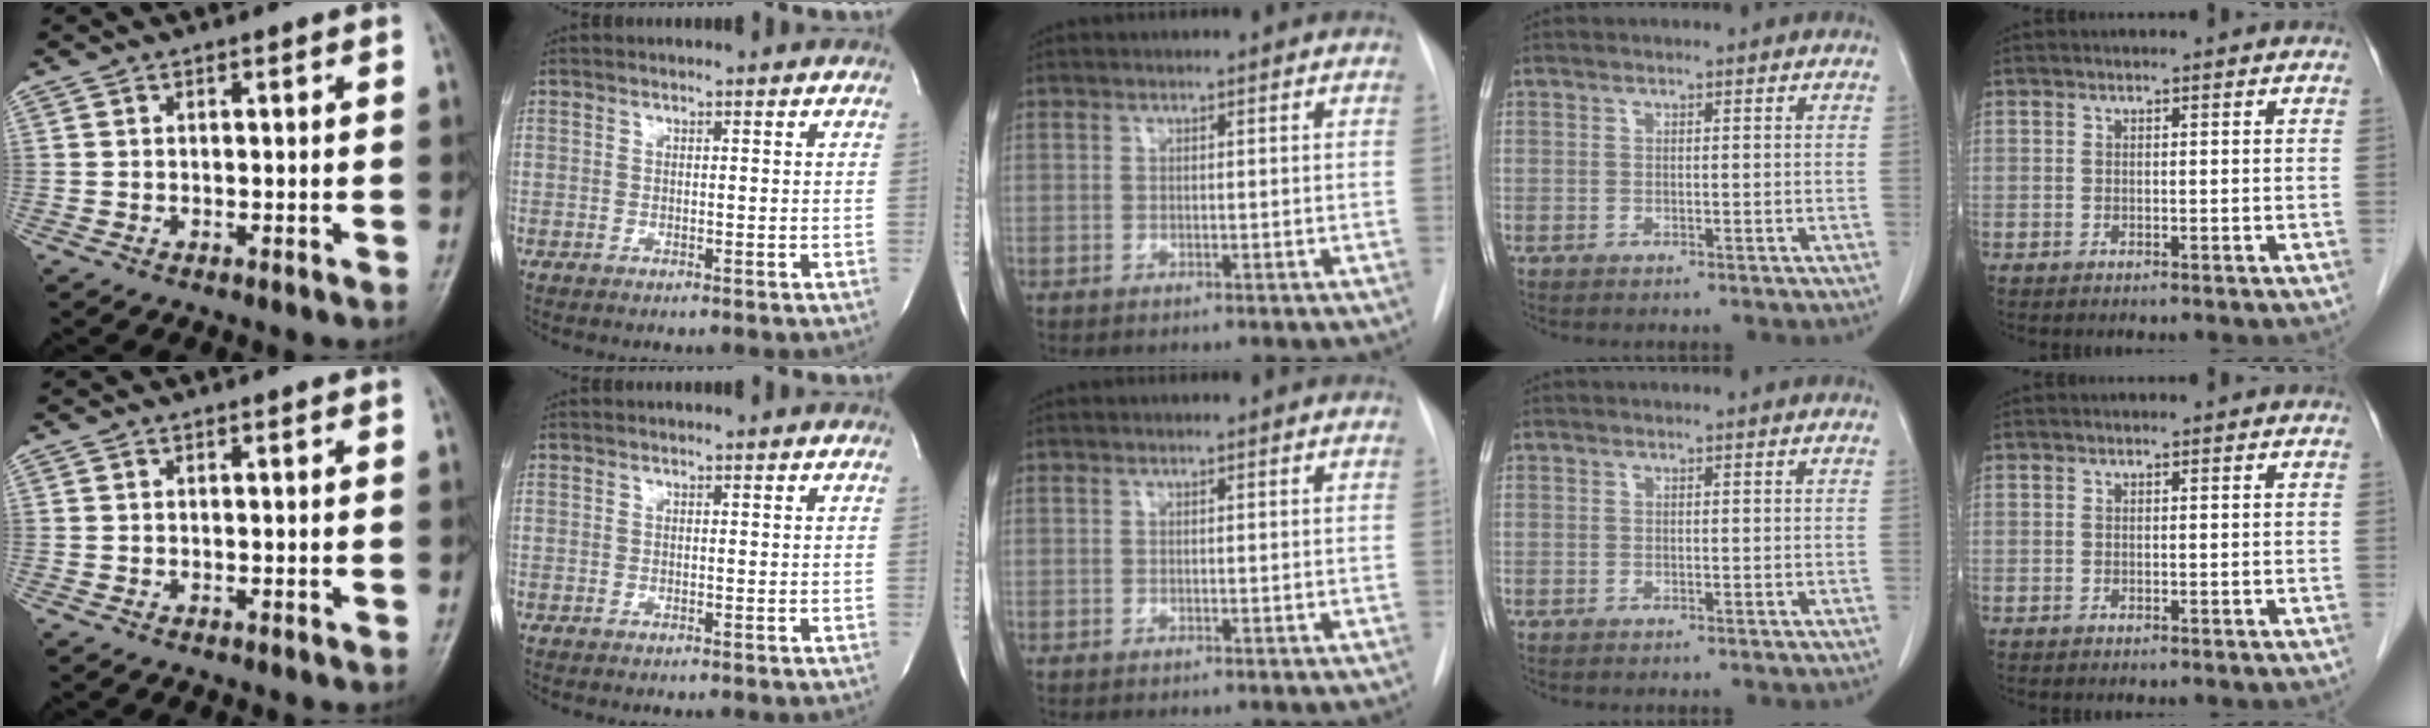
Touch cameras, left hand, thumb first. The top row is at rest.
{}